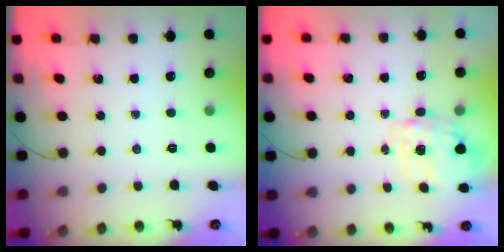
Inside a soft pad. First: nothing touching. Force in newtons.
{"total": 3.9, "press": 3.8, "slide": 0.8}